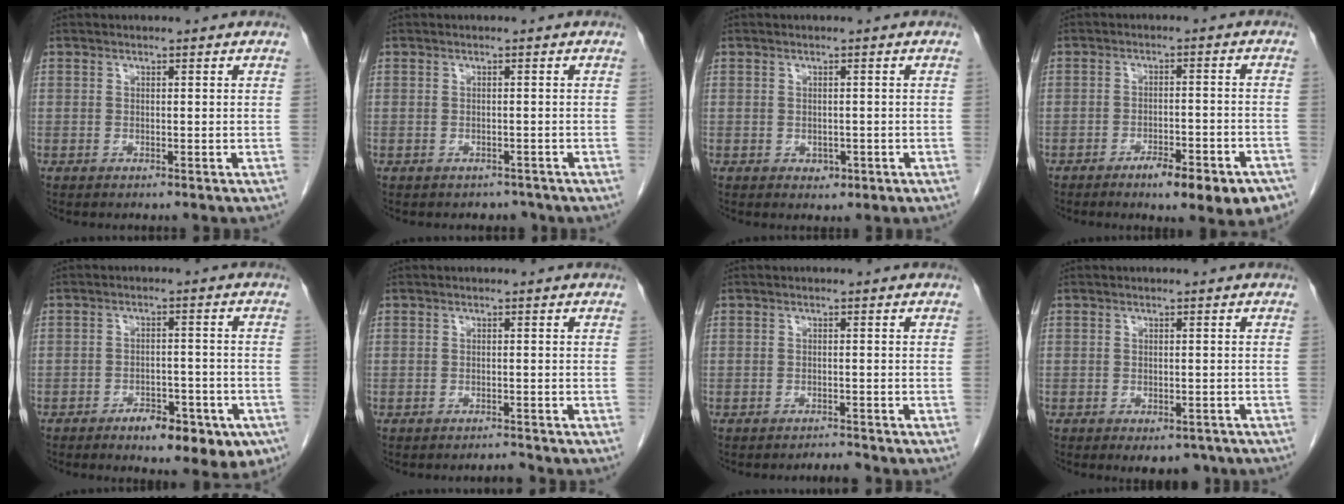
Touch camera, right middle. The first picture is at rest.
{"total": 1.9, "force": [-1.6, 0.9, -0.2], "torque": [-0.002, 0.000, -0.024]}
{"total": 1.4, "force": [-0.4, 1.1, 0.8], "torque": [-0.012, 0.001, 0.000]}
{"total": 9.3, "force": [-6.1, 2.2, 6.7], "torque": [-0.074, 0.002, -0.085]}
{"total": 9.2, "force": [-5.4, 3.9, 6.4], "torque": [-0.069, 0.006, -0.071]}
{"total": 0.9, "force": [-0.8, -0.3, 0.0], "torque": [-0.003, -0.007, -0.009]}
{"total": 1.2, "force": [-1.1, -0.3, -0.2], "torque": [-0.001, -0.009, -0.013]}
{"total": 4.3, "force": [-3.2, 2.0, 2.0], "torque": [-0.017, -0.003, -0.038]}